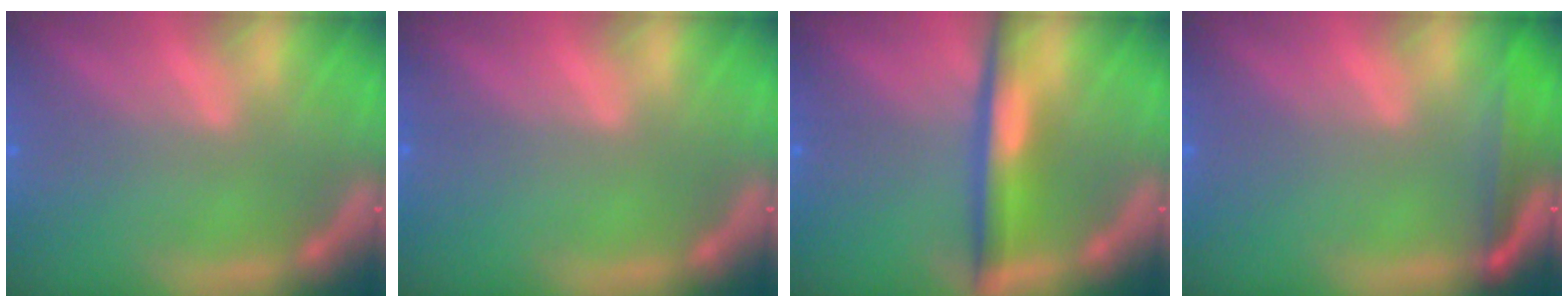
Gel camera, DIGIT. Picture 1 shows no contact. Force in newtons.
{"total": 0.0}
{"total": 4.5}
{"total": 4.0}